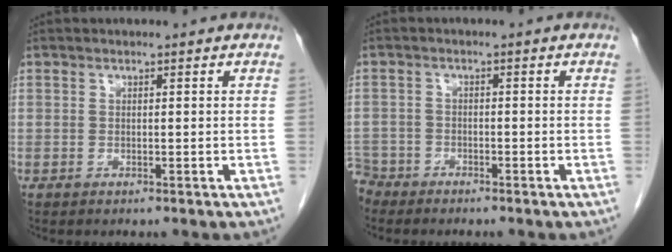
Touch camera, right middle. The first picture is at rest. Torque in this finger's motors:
{"motor_torque": [0.56, -0.64, 0.31, 0.00]}